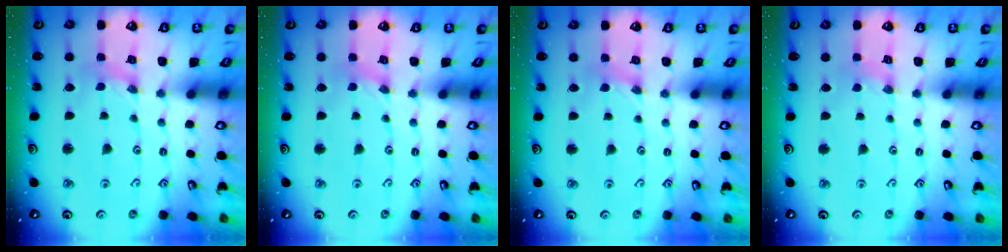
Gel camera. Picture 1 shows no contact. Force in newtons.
{"total": 0.0}
{"total": 2.1, "press": 2.0, "slide": 0.4}
{"total": 0.9, "press": 0.9, "slide": 0.2}